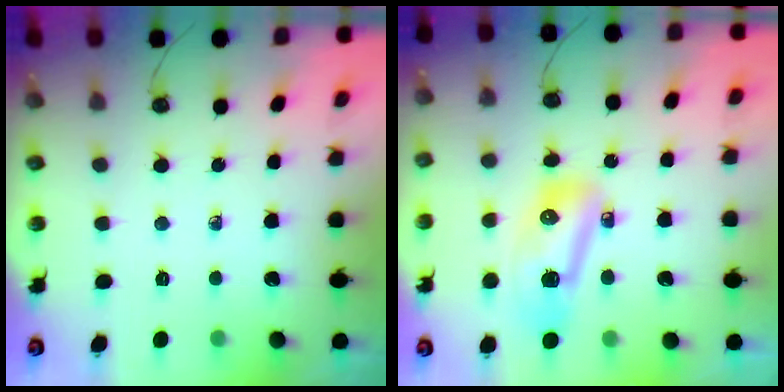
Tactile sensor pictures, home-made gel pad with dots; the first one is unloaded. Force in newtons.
{"total": 12.9, "press": 12.9, "slide": 1.5}